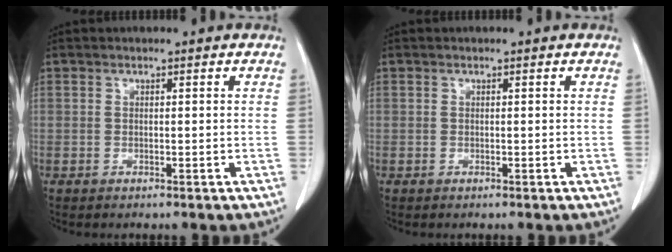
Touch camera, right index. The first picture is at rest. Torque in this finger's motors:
{"motor_torque": [0.00, 0.00, 0.00, 0.00]}